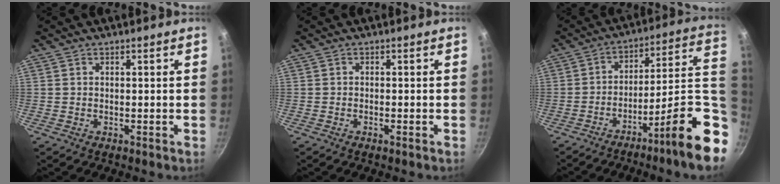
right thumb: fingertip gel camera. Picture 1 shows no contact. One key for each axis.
{"total": 0.6, "fx": -0.4, "fy": 0.0, "fz": 0.4, "tx": -0.013, "ty": 0.002, "tz": -0.009}
{"total": 18.4, "fx": -6.1, "fy": 3.5, "fz": 17.0, "tx": -0.214, "ty": 0.033, "tz": -0.097}